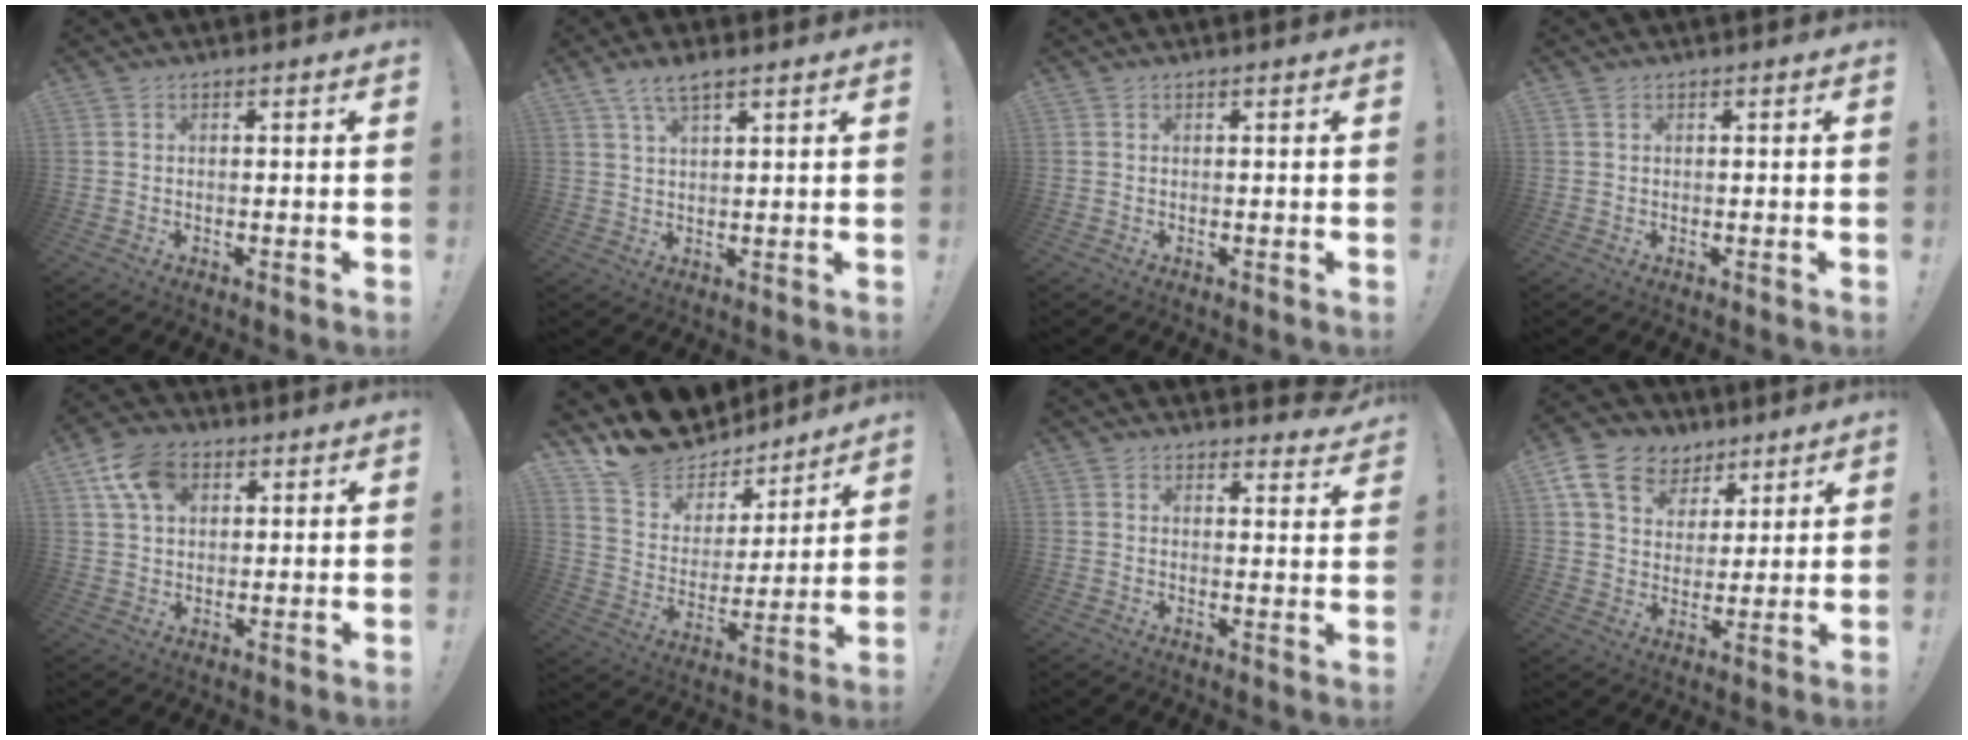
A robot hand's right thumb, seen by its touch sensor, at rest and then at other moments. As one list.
[{"total": 5.0, "force": [3.4, 1.3, 3.4], "torque": [-0.062, -0.012, 0.062]}, {"total": 0.0}, {"total": 0.7, "force": [0.5, 0.4, 0.3], "torque": [-0.013, 0.003, 0.011]}, {"total": 11.5, "force": [4.9, 7.7, 6.9], "torque": [-0.119, -0.007, 0.094]}, {"total": 16.1, "force": [13.5, 8.1, 3.4], "torque": [-0.072, -0.108, 0.257]}, {"total": 3.8, "force": [3.2, 1.7, 1.1], "torque": [-0.002, -0.027, 0.055]}, {"total": 13.4, "force": [7.5, 9.7, 5.3], "torque": [-0.081, -0.045, 0.147]}]